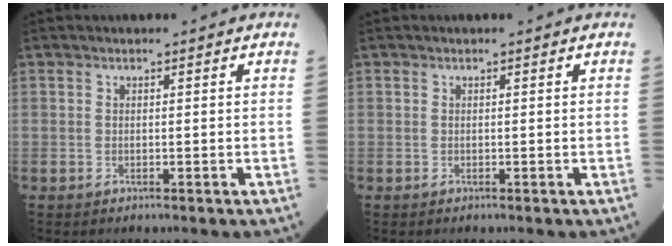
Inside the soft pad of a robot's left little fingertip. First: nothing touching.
{"total": 0.0}